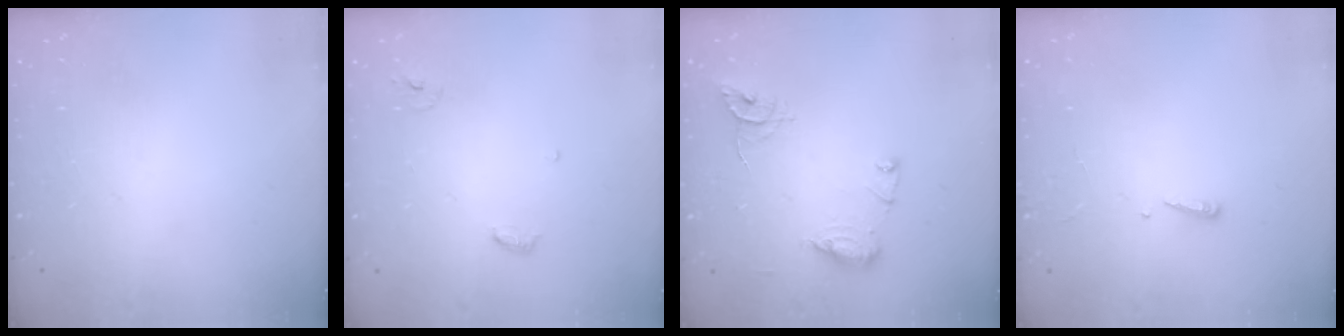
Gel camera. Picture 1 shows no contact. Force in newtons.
{"total": 3.8, "press": 3.8, "slide": 0.3}
{"total": 10.8, "press": 10.8, "slide": 0.5}
{"total": 2.4, "press": 2.4, "slide": 0.2}